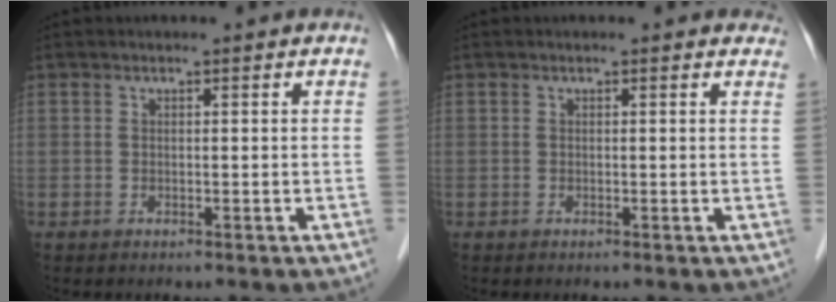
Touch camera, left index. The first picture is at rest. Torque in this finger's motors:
{"motor_torque": [1.01, -1.13, 0.04, 0.00]}